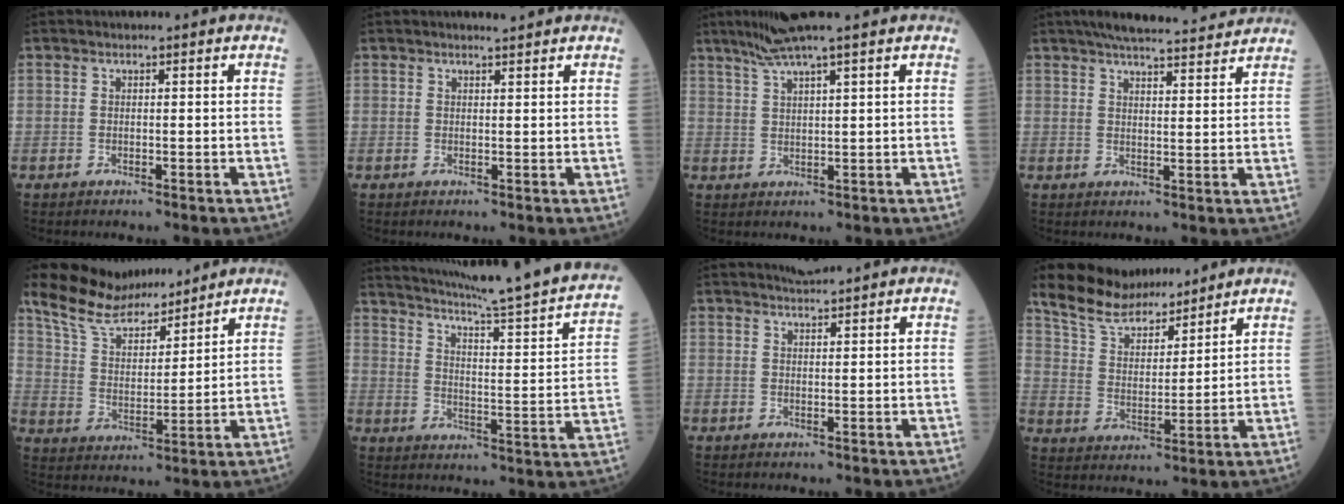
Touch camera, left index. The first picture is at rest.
{"total": 1.3, "force": [1.3, -0.1, 0.4], "torque": [-0.006, 0.001, 0.024]}
{"total": 4.7, "force": [3.6, -1.0, 2.9], "torque": [-0.064, 0.012, 0.074]}
{"total": 12.9, "force": [11.8, 1.0, 5.1], "torque": [-0.075, 0.016, 0.158]}
{"total": 11.5, "force": [10.6, 2.7, 3.6], "torque": [-0.077, 0.016, 0.203]}
{"total": 27.4, "force": [24.0, -0.8, 13.2], "torque": [-0.213, -0.068, 0.312]}
{"total": 1.5, "force": [1.5, -0.4, 0.1], "torque": [-0.004, 0.003, 0.032]}
{"total": 10.8, "force": [10.0, 2.9, 2.9], "torque": [-0.062, 0.016, 0.191]}